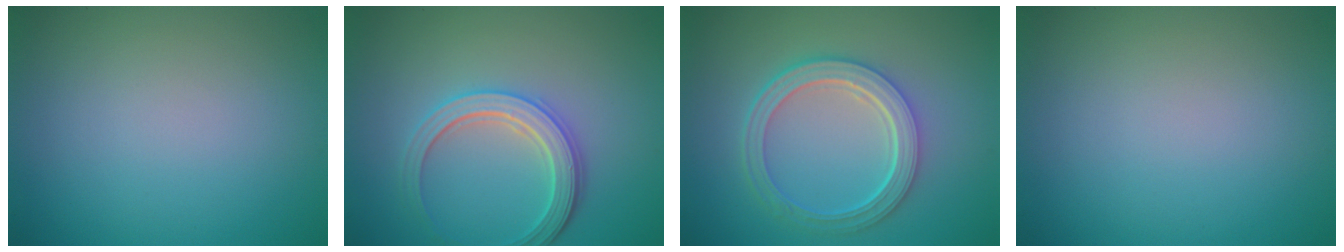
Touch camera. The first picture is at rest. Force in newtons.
{"total": 3.8, "press": 3.4, "slide": 1.8}
{"total": 5.3, "press": 3.8, "slide": 3.6}
{"total": 0.0}